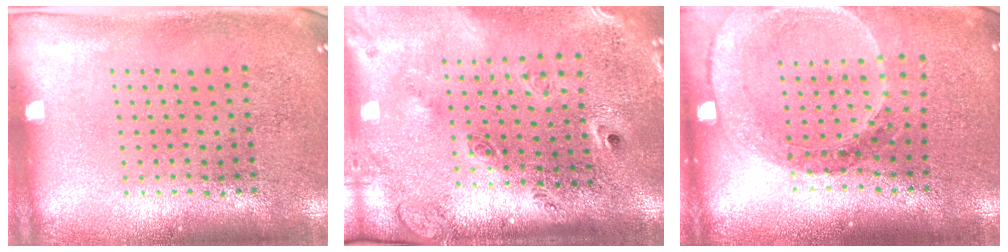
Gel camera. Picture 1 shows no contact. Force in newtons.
{"total": 2.7, "press": 2.0, "slide": 1.8}
{"total": 1.5, "press": 1.5, "slide": 0.2}